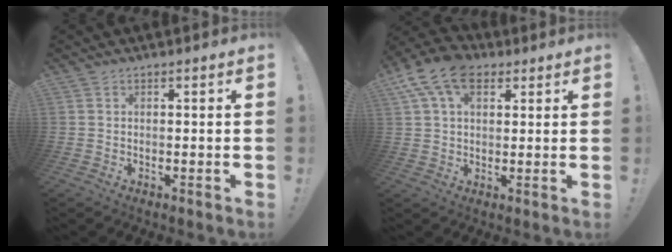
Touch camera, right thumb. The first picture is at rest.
{"total": 12.4, "force": [5.6, 7.9, 7.8], "torque": [-0.138, -0.011, 0.106]}